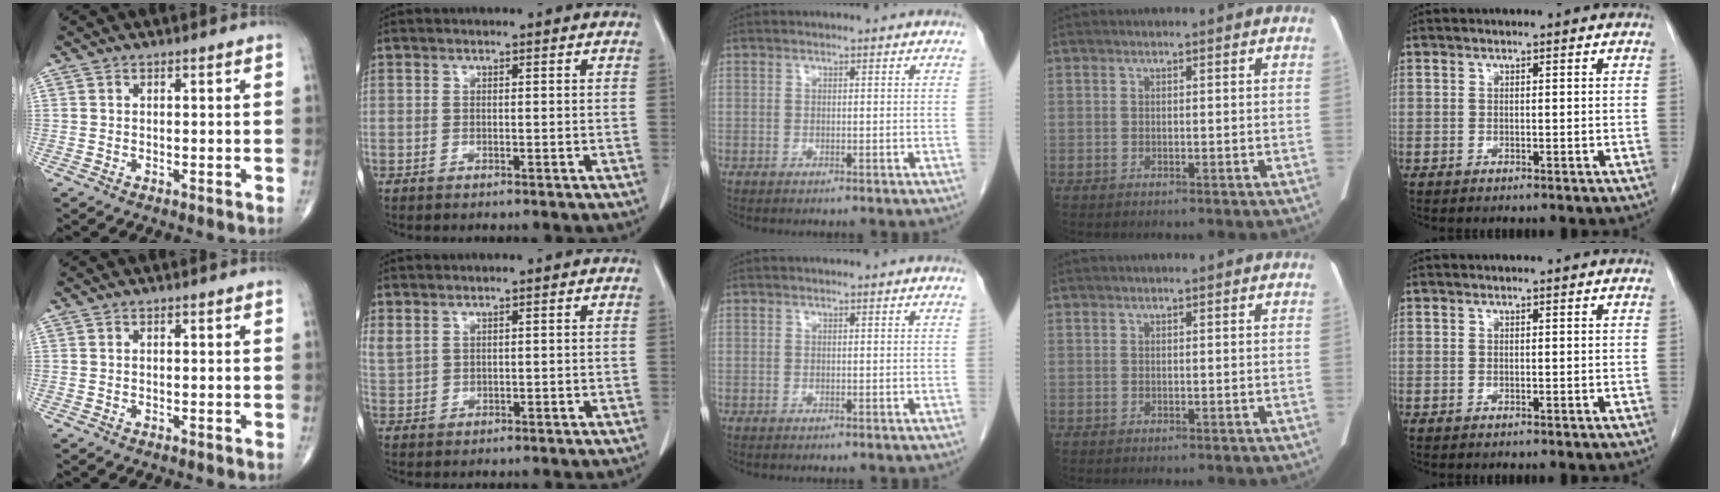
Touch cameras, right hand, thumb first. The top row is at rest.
{"index": {"total": 2.7, "force": [1.5, 1.5, 1.6], "torque": [-0.051, 0.016, 0.046]}}